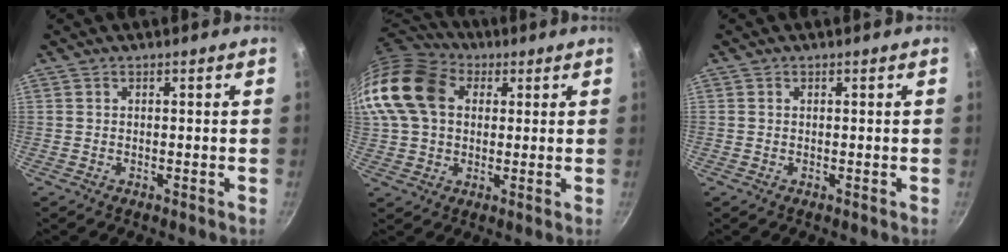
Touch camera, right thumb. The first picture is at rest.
{"total": 17.3, "force": [3.7, 12.8, 11.0], "torque": [-0.214, 0.028, 0.054]}
{"total": 0.0}